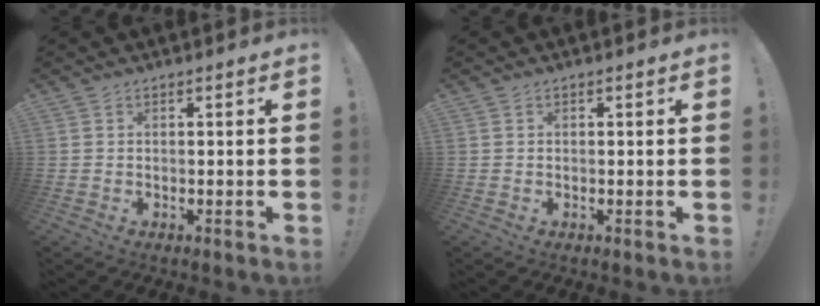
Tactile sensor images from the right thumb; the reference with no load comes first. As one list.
[{"total": 0.0}]